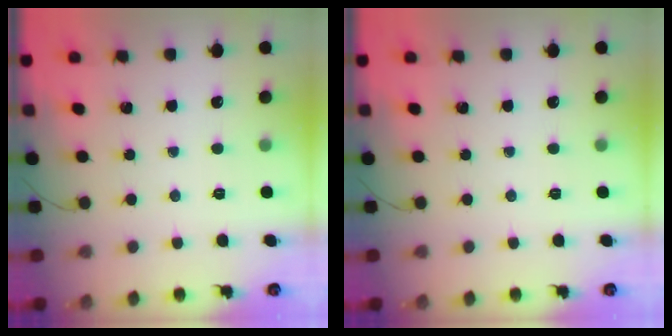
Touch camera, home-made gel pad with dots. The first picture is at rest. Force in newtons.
{"total": 0.0}